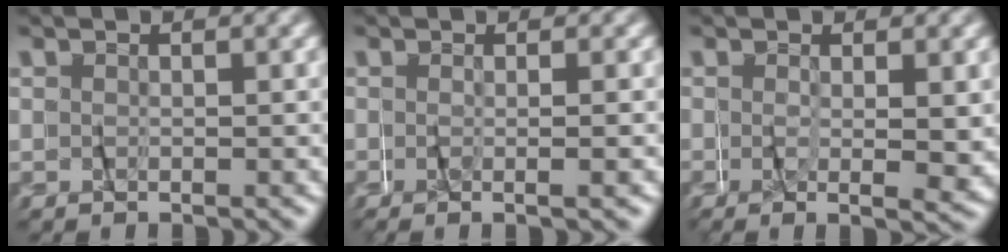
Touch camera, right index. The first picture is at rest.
{"total": 2.5, "force": [-1.5, -2.0, -0.2], "torque": [-0.002, -0.011, -0.018]}
{"total": 2.4, "force": [-1.3, -1.7, 1.2], "torque": [-0.018, -0.017, -0.014]}